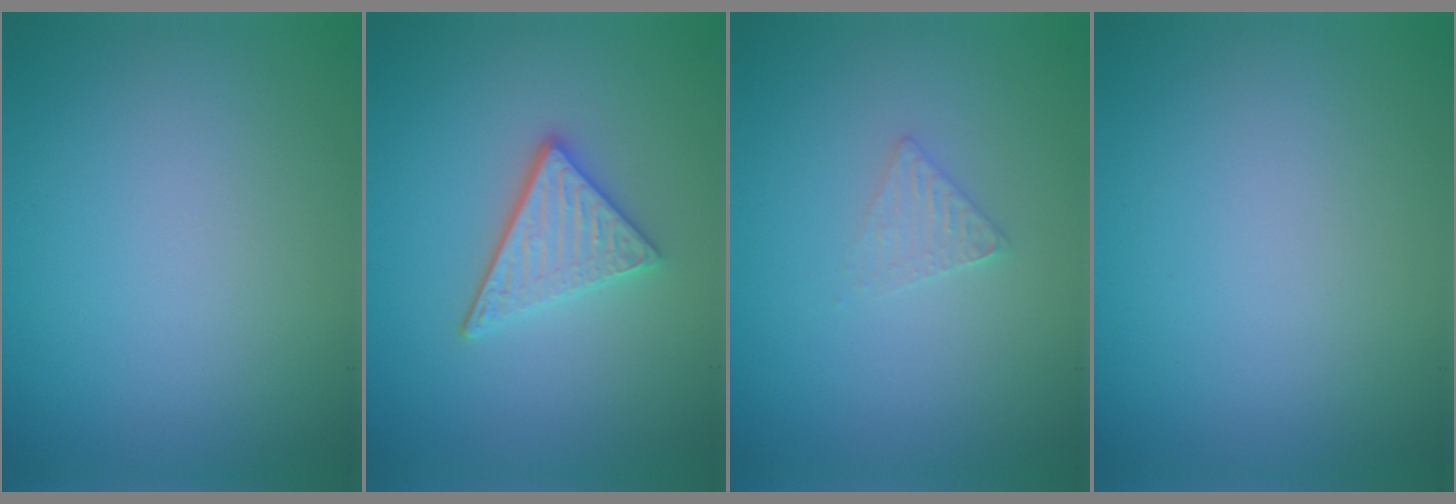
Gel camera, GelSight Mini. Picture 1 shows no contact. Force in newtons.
{"total": 3.5, "press": 3.0, "slide": 1.9}
{"total": 1.4, "press": 1.3, "slide": 0.2}
{"total": 0.0}